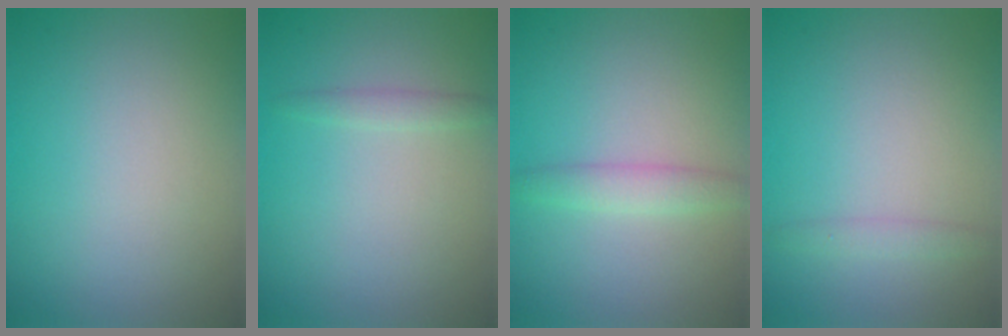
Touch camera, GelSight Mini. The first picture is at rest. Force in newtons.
{"total": 1.1, "press": 1.0, "slide": 0.1}
{"total": 2.1, "press": 2.1, "slide": 0.0}
{"total": 1.1, "press": 1.0, "slide": 0.1}